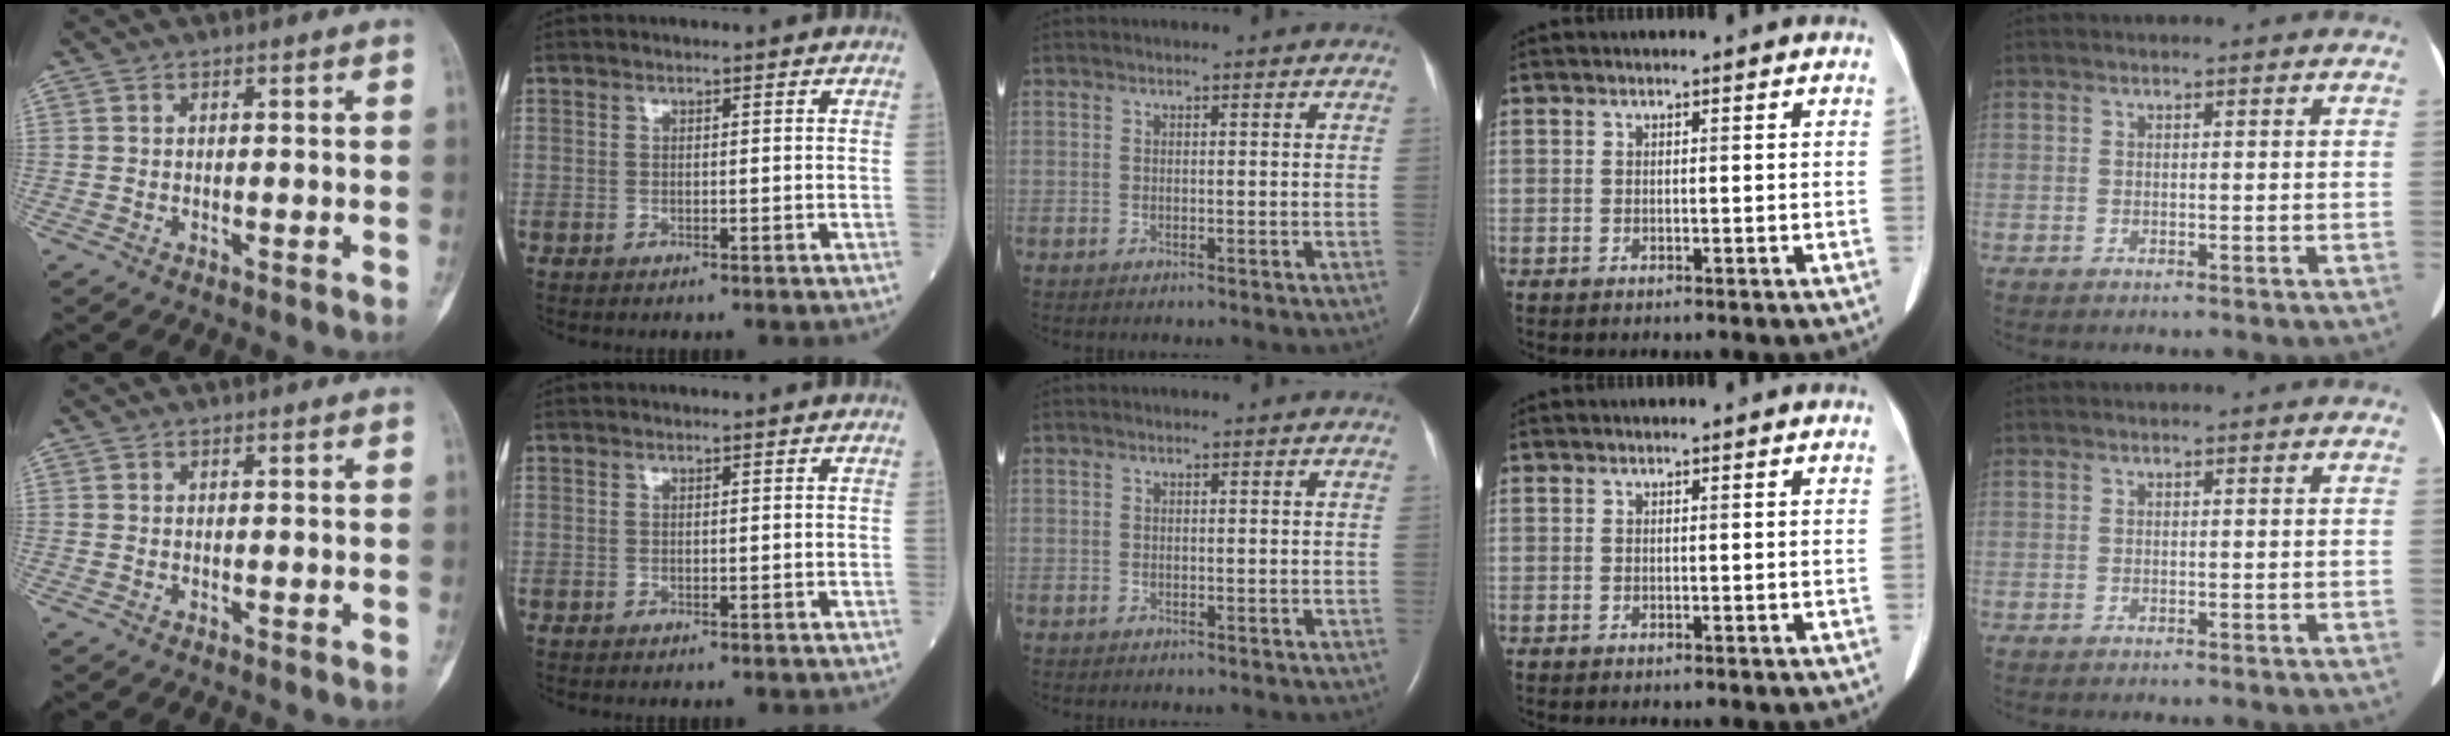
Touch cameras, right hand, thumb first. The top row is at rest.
{}